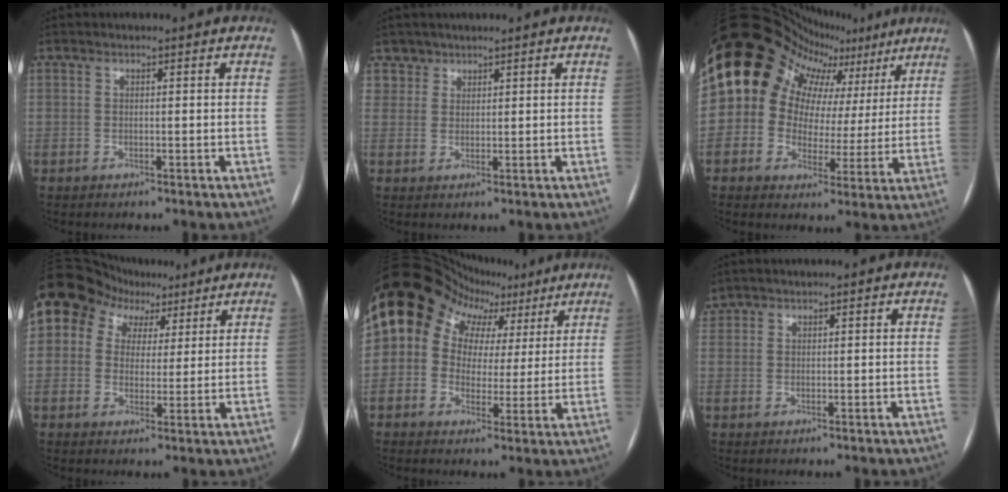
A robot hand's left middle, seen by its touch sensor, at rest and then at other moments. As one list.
[{"total": 2.3, "force": [1.6, 1.5, -0.6], "torque": [0.022, 0.005, 0.026]}, {"total": 17.9, "force": [9.7, 12.3, 8.7], "torque": [-0.136, 0.067, 0.126]}, {"total": 12.0, "force": [6.3, 9.3, 4.0], "torque": [-0.098, 0.059, 0.112]}, {"total": 14.0, "force": [5.5, 10.9, 6.8], "torque": [-0.113, 0.068, 0.088]}, {"total": 1.6, "force": [1.3, 0.9, 0.0], "torque": [-0.003, 0.015, 0.027]}]